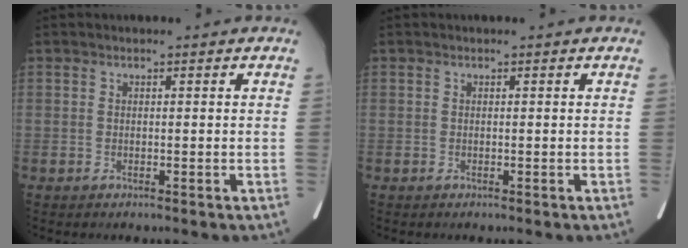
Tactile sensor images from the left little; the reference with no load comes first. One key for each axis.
{"total": 0.0}